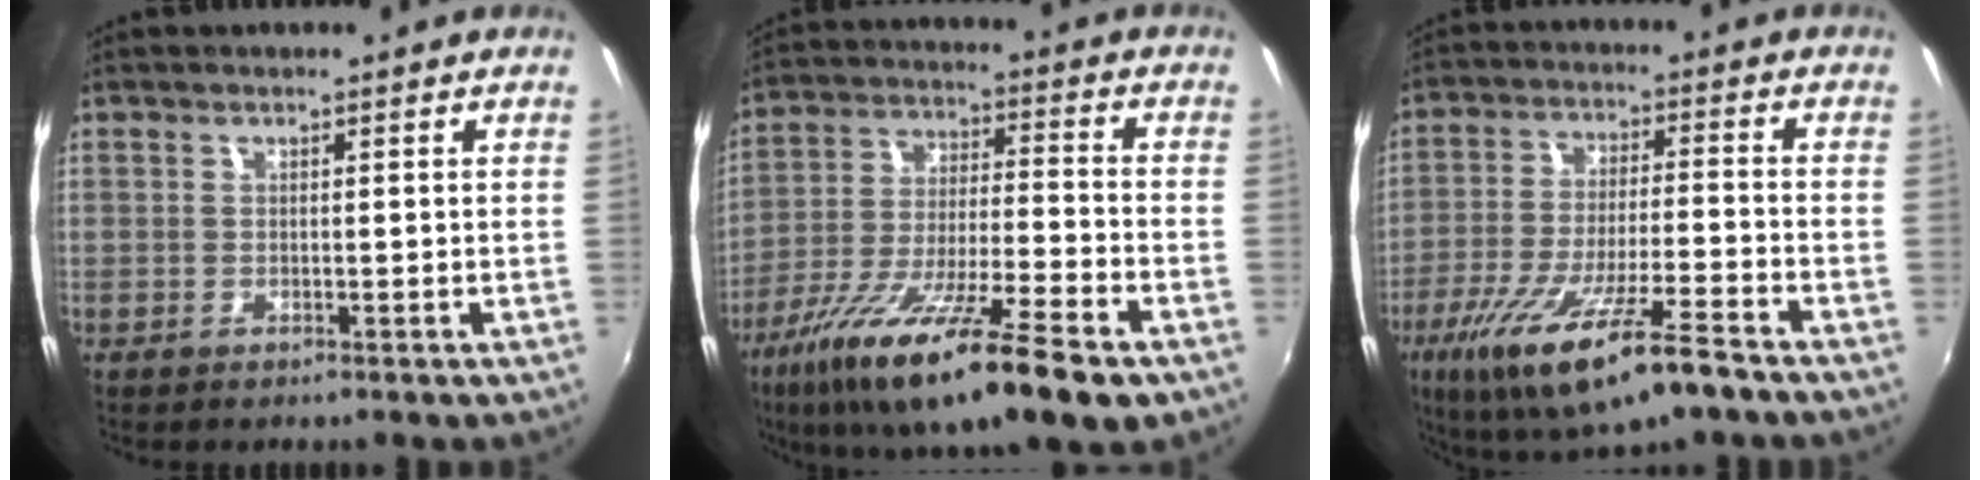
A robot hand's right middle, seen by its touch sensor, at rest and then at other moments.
{"total": 21.7, "force": [-13.6, 3.6, 16.6], "torque": [-0.301, -0.057, -0.234]}
{"total": 17.5, "force": [-11.2, 2.7, 13.2], "torque": [-0.254, -0.051, -0.194]}